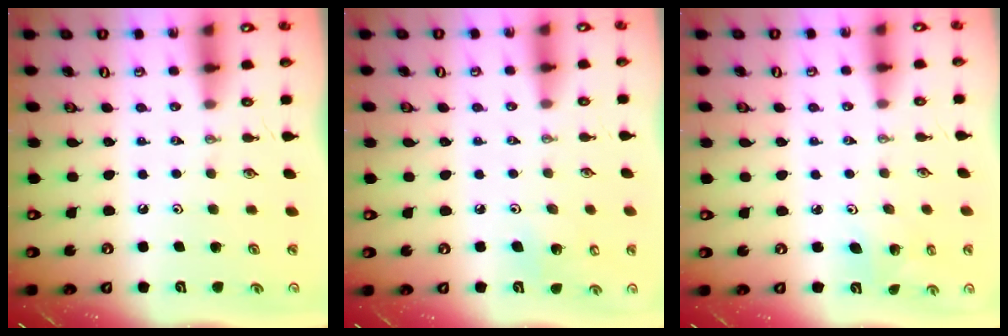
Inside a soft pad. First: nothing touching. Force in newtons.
{"total": 6.0, "press": 5.7, "slide": 1.7}
{"total": 2.8, "press": 2.8, "slide": 0.2}